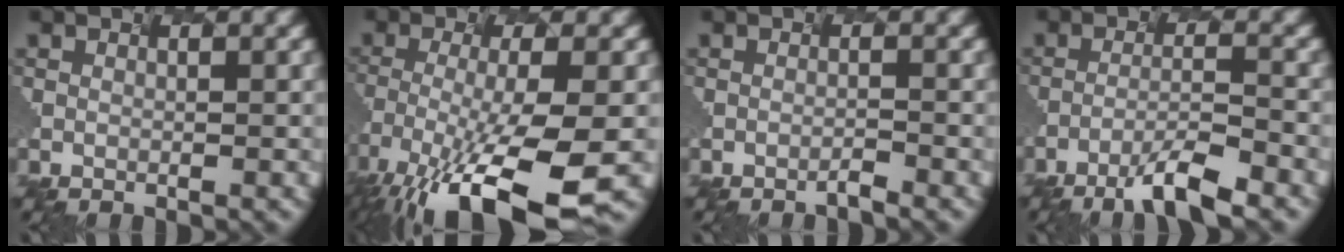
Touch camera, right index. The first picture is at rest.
{"total": 10.9, "force": [-7.6, 1.5, 7.7], "torque": [-0.164, -0.031, -0.097]}
{"total": 1.8, "force": [-1.5, -0.9, -0.4], "torque": [-0.007, -0.012, 0.002]}
{"total": 4.8, "force": [-4.1, -0.7, 2.4], "torque": [-0.061, -0.005, -0.045]}